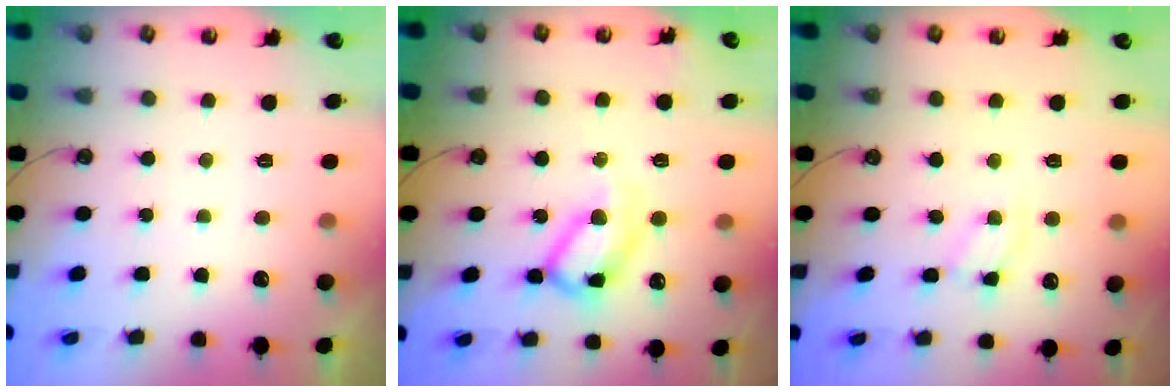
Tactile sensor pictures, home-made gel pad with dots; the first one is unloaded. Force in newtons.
{"total": 13.8, "press": 13.8, "slide": 0.8}
{"total": 2.9, "press": 2.9, "slide": 0.4}